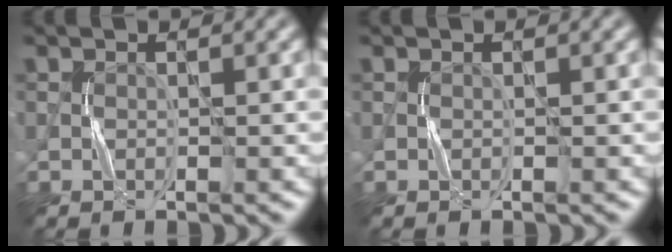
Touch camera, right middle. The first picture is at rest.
{"total": 0.0}